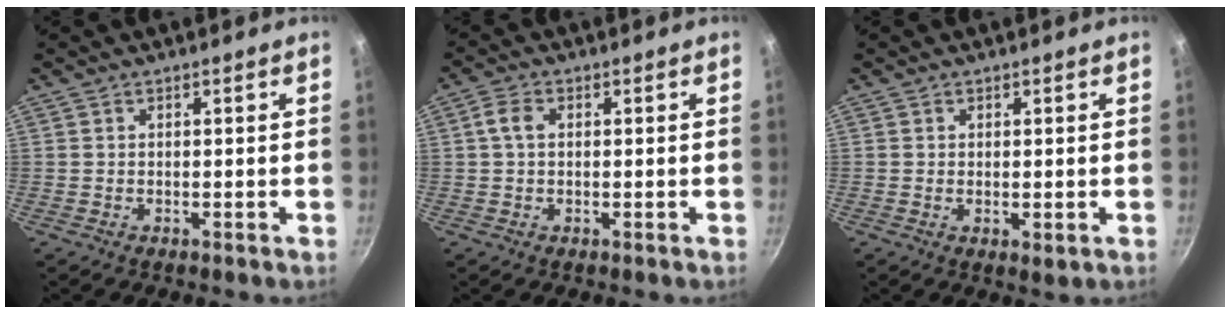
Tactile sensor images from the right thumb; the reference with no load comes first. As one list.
[{"total": 3.1, "force": [0.4, 2.1, 2.3], "torque": [-0.048, 0.008, 0.004]}, {"total": 1.5, "force": [0.1, 0.7, 1.3], "torque": [-0.022, -0.009, 0.001]}]